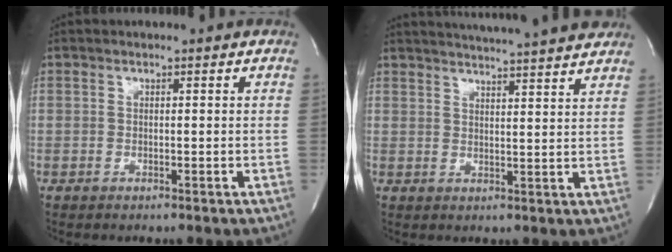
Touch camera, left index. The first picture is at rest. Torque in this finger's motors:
{"motor_torque": [0.19, -0.22, 0.20, 0.11]}